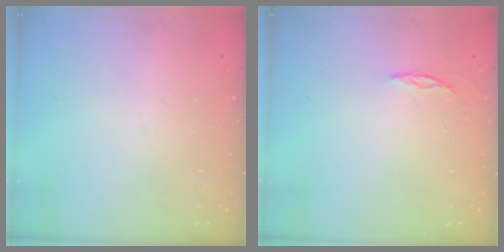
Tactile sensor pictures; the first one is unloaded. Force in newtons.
{"total": 2.4, "press": 2.4, "slide": 0.2}